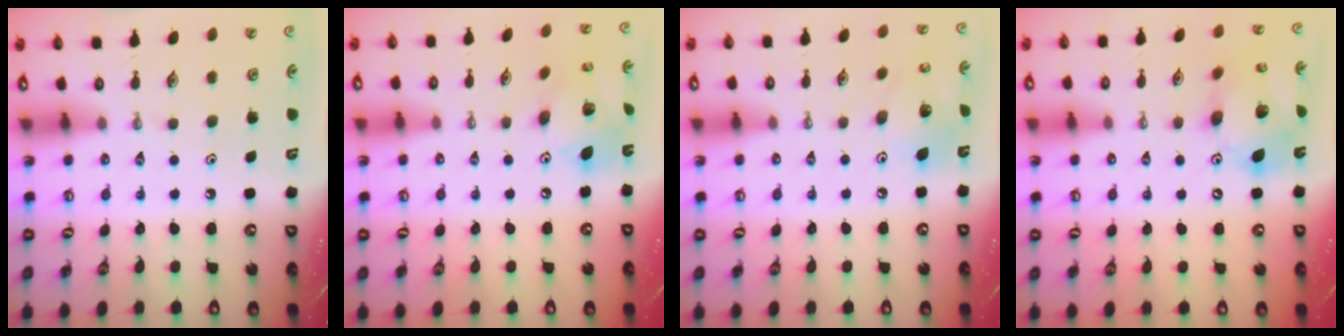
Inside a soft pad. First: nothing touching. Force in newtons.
{"total": 14.0, "press": 13.9, "slide": 1.1}
{"total": 11.3, "press": 11.0, "slide": 2.2}
{"total": 16.2, "press": 16.0, "slide": 2.5}